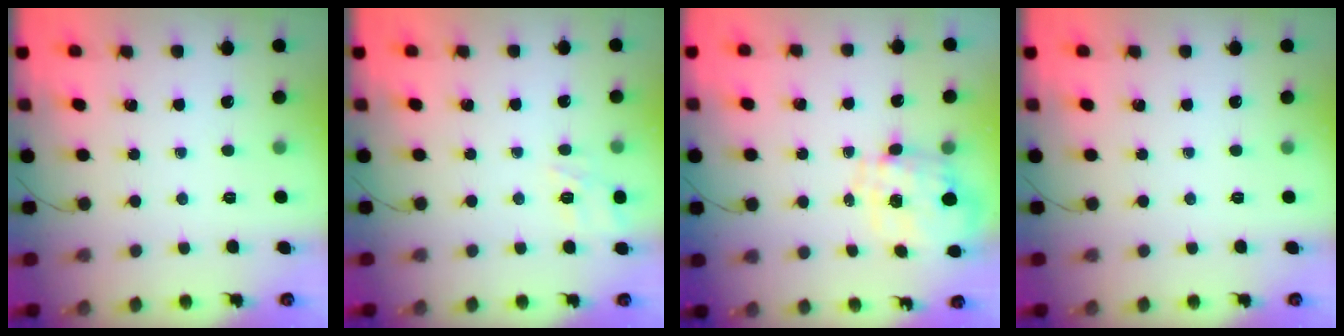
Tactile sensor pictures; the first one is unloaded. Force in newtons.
{"total": 10.5, "press": 10.4, "slide": 1.3}
{"total": 1.5, "press": 1.4, "slide": 0.4}
{"total": 0.0}